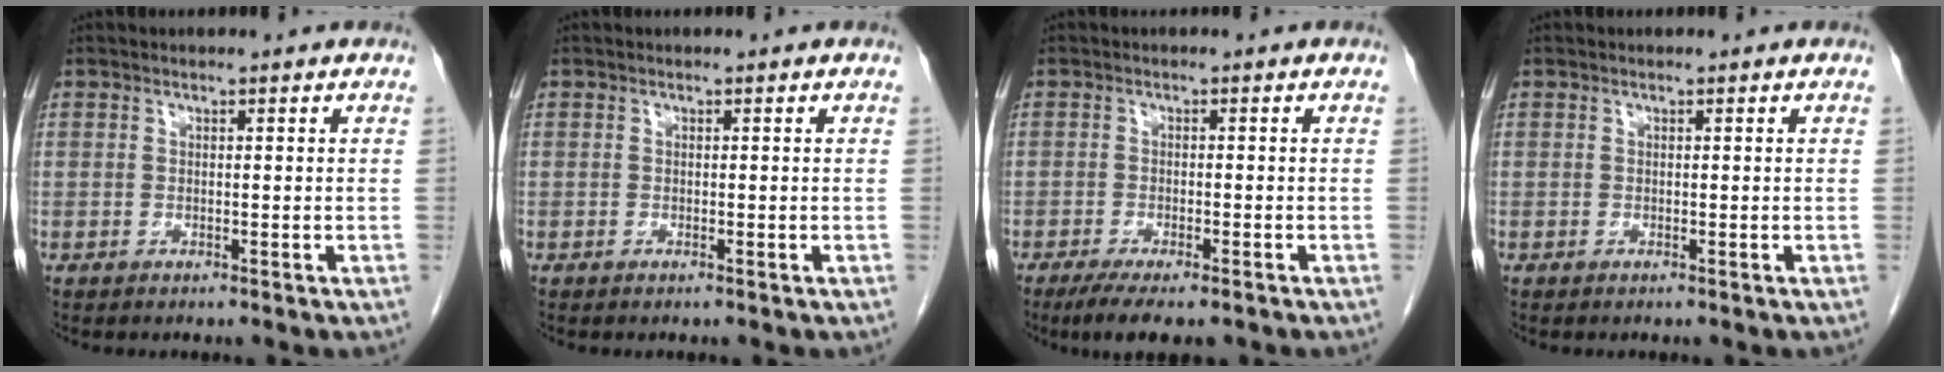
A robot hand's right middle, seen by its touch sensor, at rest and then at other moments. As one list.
[{"total": 0.0}, {"total": 7.3, "force": [-5.5, 1.6, 4.5], "torque": [-0.068, -0.015, -0.084]}, {"total": 0.0}]